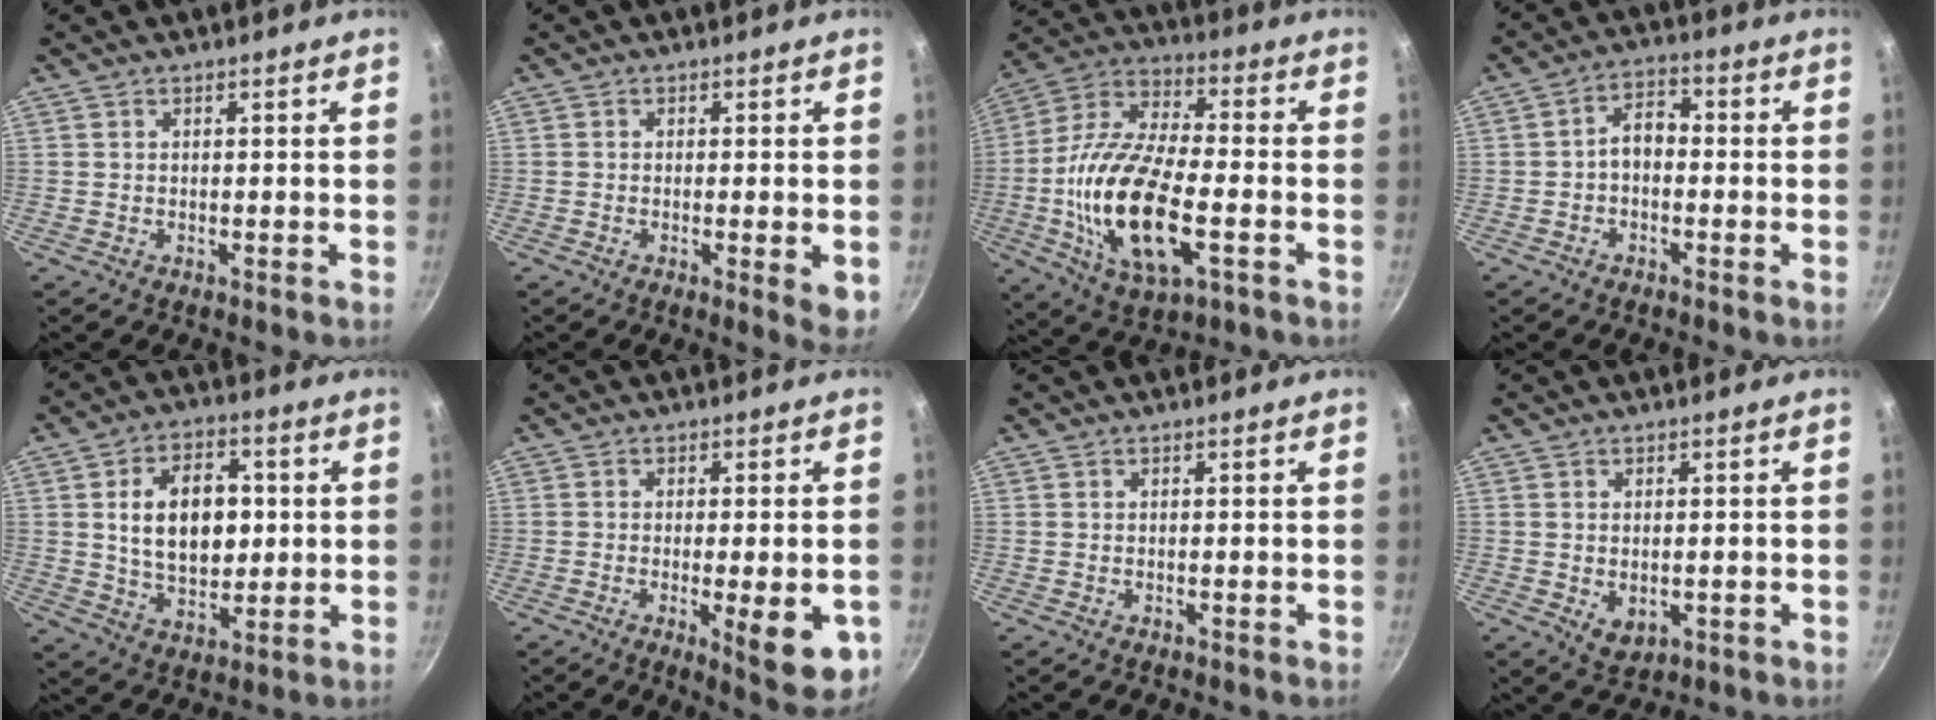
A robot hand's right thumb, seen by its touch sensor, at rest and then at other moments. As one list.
[{"total": 4.6, "force": [-0.9, 0.9, 4.4], "torque": [-0.058, -0.011, -0.013]}, {"total": 21.5, "force": [-4.7, 9.4, 18.8], "torque": [-0.361, 0.017, -0.098]}, {"total": 5.7, "force": [-1.2, 3.8, 4.0], "torque": [-0.050, 0.030, -0.031]}, {"total": 14.1, "force": [1.8, 9.2, 10.5], "torque": [-0.138, -0.001, 0.032]}, {"total": 10.8, "force": [-2.9, 2.9, 10.0], "torque": [-0.120, -0.004, -0.032]}, {"total": 0.0}, {"total": 3.9, "force": [-0.3, 2.7, 2.8], "torque": [-0.042, -0.010, 0.002]}]